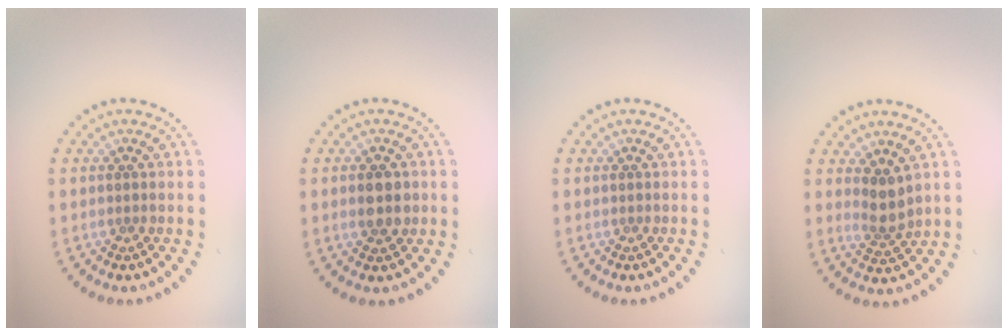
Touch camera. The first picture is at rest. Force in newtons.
{"total": 2.5, "press": 2.4, "slide": 0.2}
{"total": 0.0}
{"total": 2.3, "press": 1.9, "slide": 1.3}